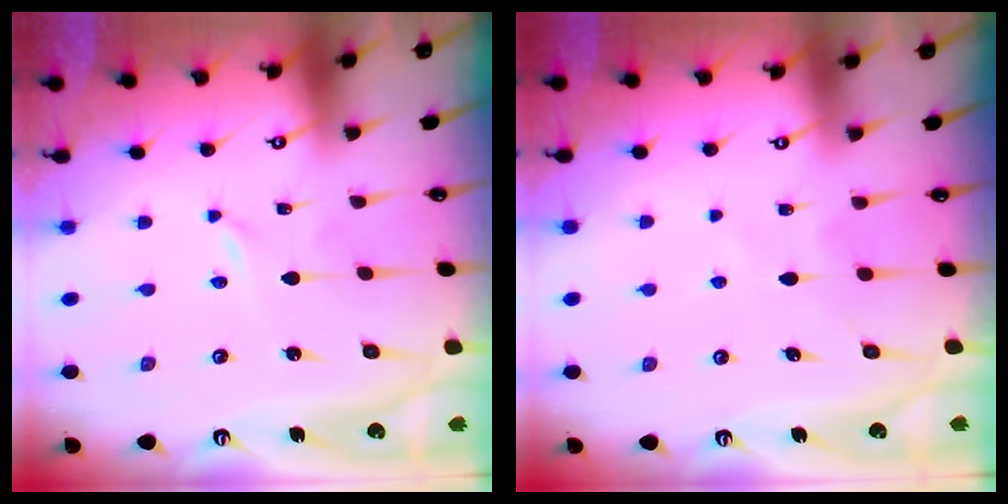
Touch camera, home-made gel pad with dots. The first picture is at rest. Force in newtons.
{"total": 4.9, "press": 4.8, "slide": 0.5}